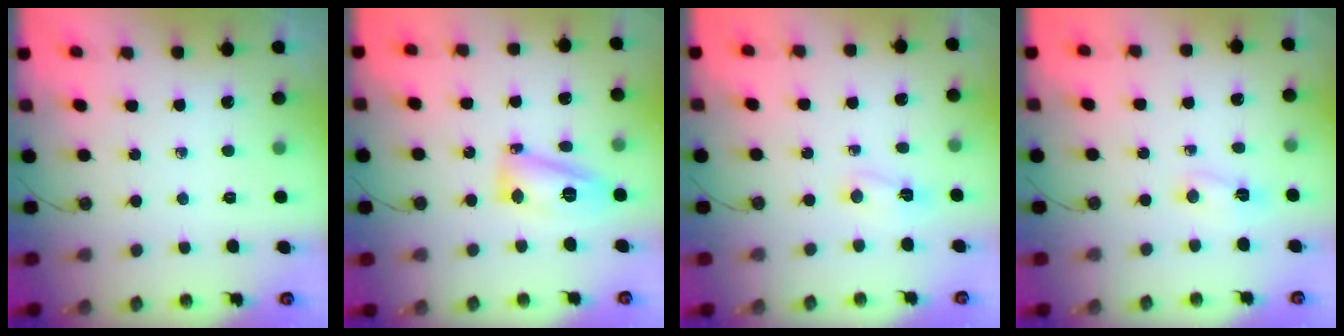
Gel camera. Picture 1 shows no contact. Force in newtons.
{"total": 13.0, "press": 12.9, "slide": 1.5}
{"total": 2.1, "press": 2.1, "slide": 0.4}
{"total": 2.1, "press": 2.1, "slide": 0.4}